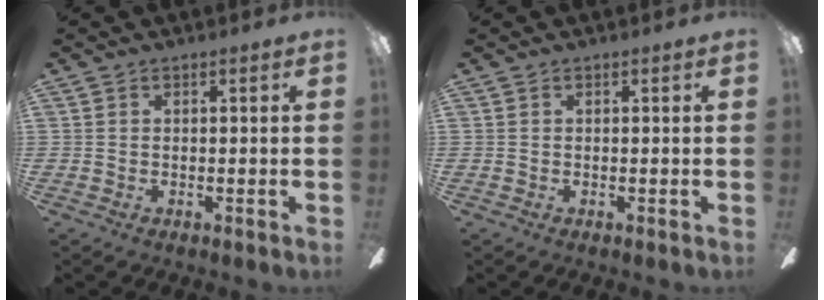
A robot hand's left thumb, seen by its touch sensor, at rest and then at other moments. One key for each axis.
{"total": 0.0}